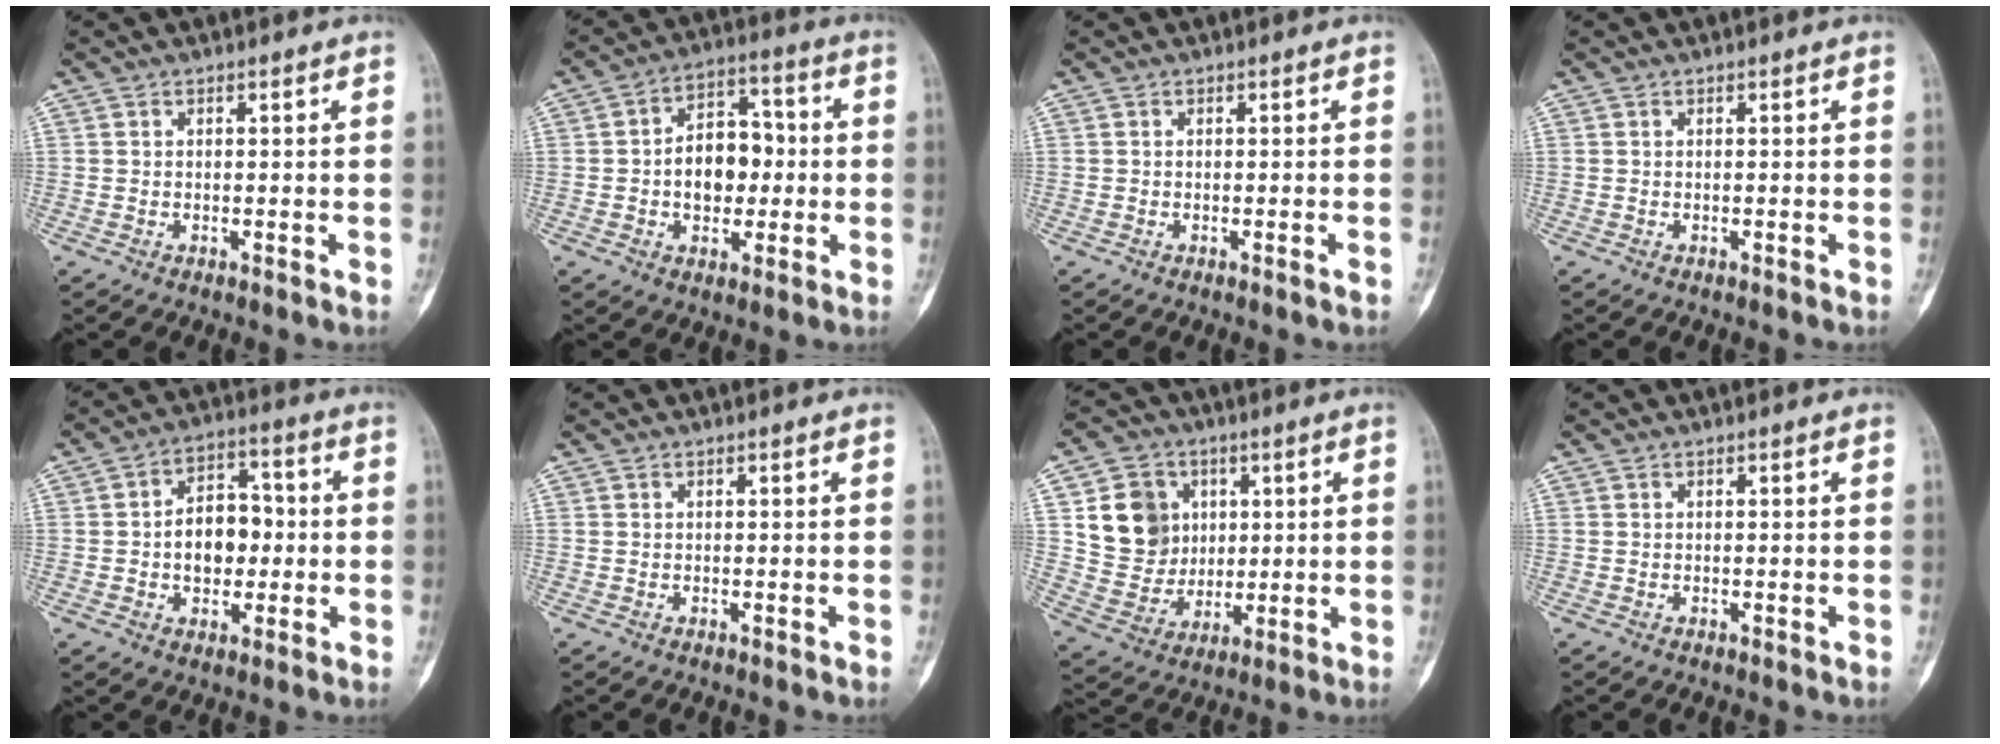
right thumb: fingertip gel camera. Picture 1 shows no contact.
{"total": 11.5, "force": [-0.6, 8.0, 8.3], "torque": [-0.089, 0.029, -0.014]}
{"total": 0.6, "force": [-0.4, -0.1, 0.4], "torque": [-0.007, -0.001, -0.005]}
{"total": 0.0}
{"total": 10.5, "force": [-0.5, 7.4, 7.5], "torque": [-0.080, 0.025, -0.013]}
{"total": 0.0}
{"total": 13.0, "force": [3.4, 11.3, 5.4], "torque": [-0.056, -0.008, 0.074]}
{"total": 0.0}